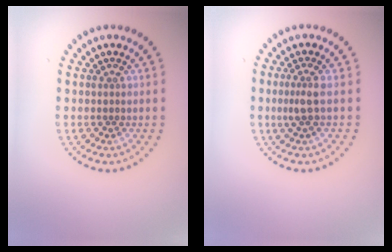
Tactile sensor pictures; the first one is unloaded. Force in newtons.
{"total": 1.7, "press": 1.4, "slide": 1.1}